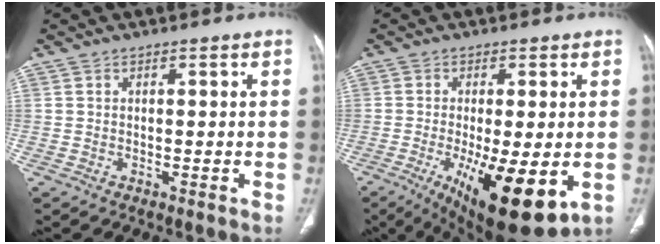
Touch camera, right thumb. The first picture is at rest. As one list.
[{"total": 16.2, "force": [-4.8, 5.1, 14.6], "torque": [-0.210, -0.025, -0.056]}]